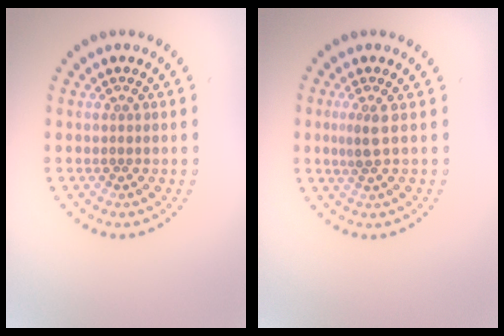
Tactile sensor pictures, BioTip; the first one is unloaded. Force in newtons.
{"total": 1.6, "press": 1.3, "slide": 0.9}